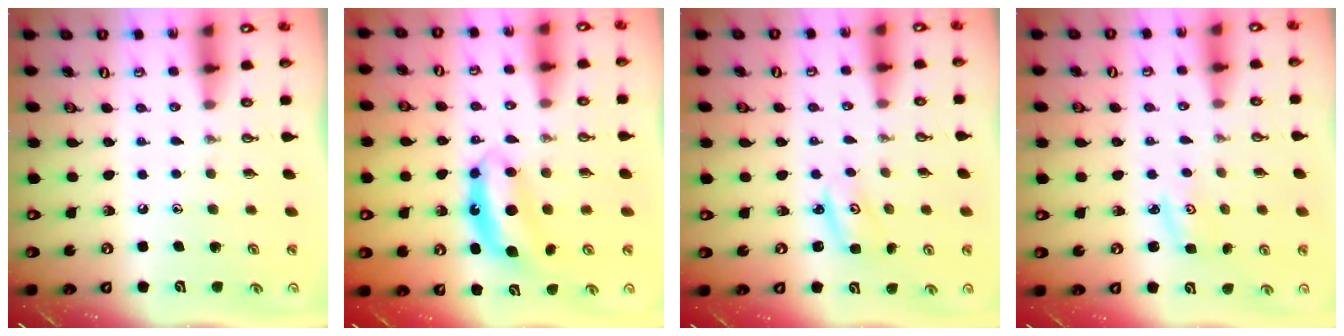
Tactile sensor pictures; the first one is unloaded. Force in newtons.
{"total": 7.5, "press": 7.5, "slide": 0.1}
{"total": 2.6, "press": 2.6, "slide": 0.2}
{"total": 2.9, "press": 2.8, "slide": 0.4}